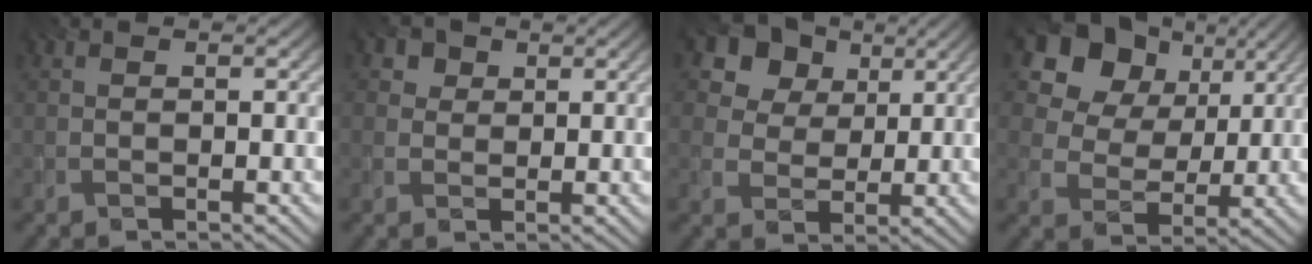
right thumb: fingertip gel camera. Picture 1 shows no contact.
{"total": 3.2, "force": [1.8, 2.4, 1.2], "torque": [-0.034, -0.010, 0.035]}
{"total": 12.3, "force": [6.7, 8.8, 5.4], "torque": [-0.148, 0.013, 0.129]}
{"total": 13.3, "force": [6.9, 9.5, 6.4], "torque": [-0.158, 0.036, 0.114]}